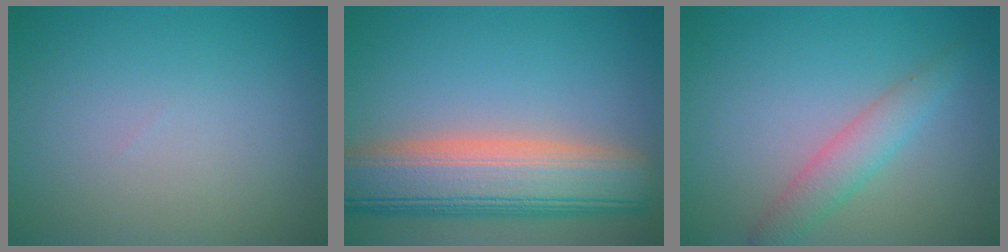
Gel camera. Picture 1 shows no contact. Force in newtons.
{"total": 9.9, "press": 9.8, "slide": 1.1}
{"total": 2.8, "press": 2.8, "slide": 0.1}